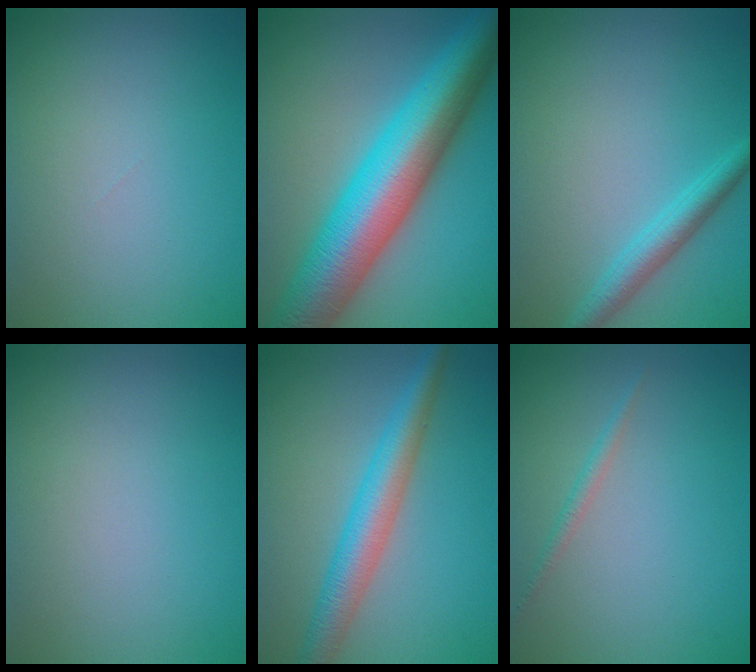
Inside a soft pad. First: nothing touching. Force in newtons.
{"total": 13.1, "press": 13.1, "slide": 0.2}
{"total": 2.7, "press": 2.7, "slide": 0.0}
{"total": 0.0}
{"total": 4.7, "press": 4.7, "slide": 0.0}
{"total": 1.0, "press": 1.0, "slide": 0.1}